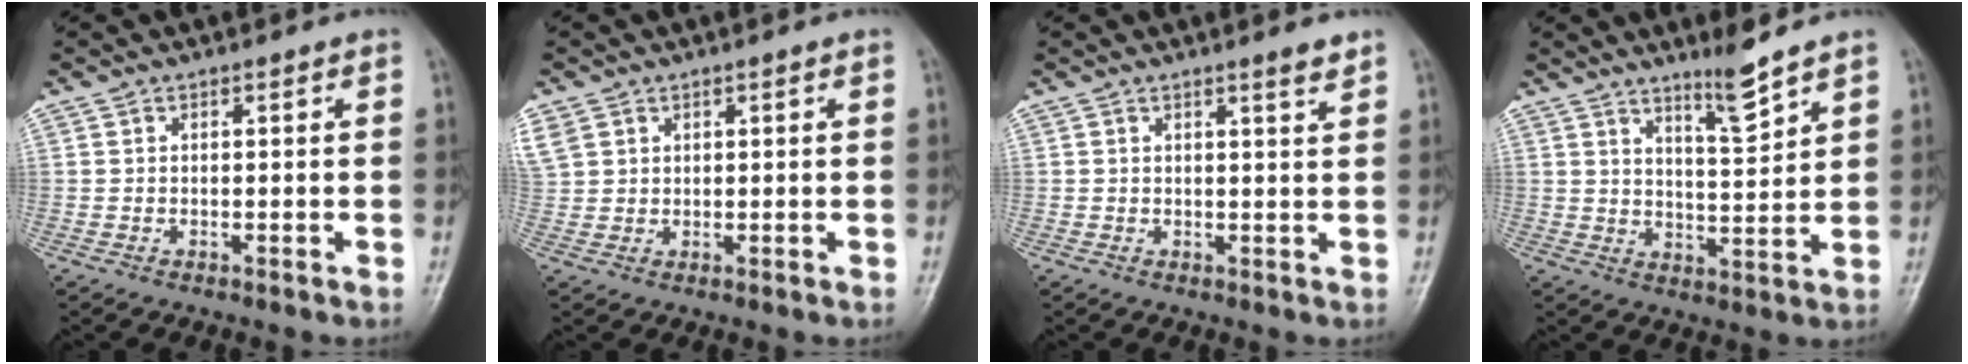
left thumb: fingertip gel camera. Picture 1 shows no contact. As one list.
[{"total": 6.5, "force": [3.1, 4.9, 2.9], "torque": [-0.081, 0.013, 0.074]}, {"total": 2.4, "force": [1.8, 0.0, 1.5], "torque": [-0.018, -0.016, 0.028]}, {"total": 6.4, "force": [5.1, 0.4, 3.8], "torque": [-0.058, -0.052, 0.091]}]